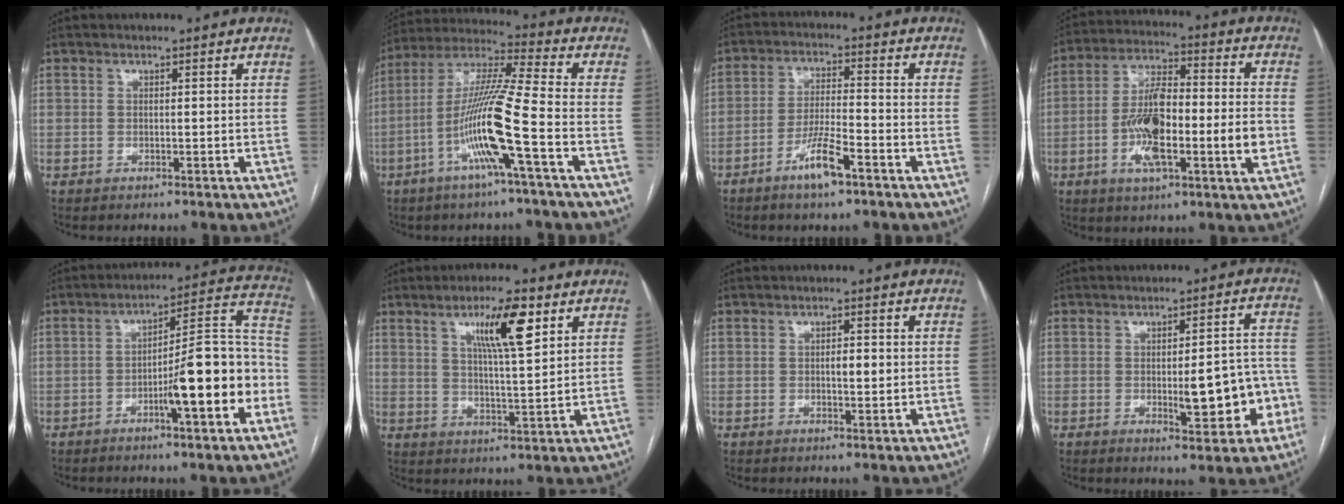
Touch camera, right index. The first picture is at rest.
{"total": 14.2, "force": [-4.9, -1.0, 13.3], "torque": [-0.264, 0.001, -0.101]}
{"total": 7.0, "force": [-4.3, 0.8, 5.5], "torque": [-0.109, -0.003, -0.077]}
{"total": 15.3, "force": [-3.2, 3.3, 14.6], "torque": [-0.267, 0.015, -0.054]}
{"total": 14.7, "force": [-4.9, 2.0, 13.7], "torque": [-0.195, 0.026, -0.073]}
{"total": 9.3, "force": [4.6, 1.0, 8.0], "torque": [-0.140, 0.003, 0.078]}
{"total": 2.4, "force": [0.1, 0.8, 2.3], "torque": [-0.038, 0.001, 0.003]}
{"total": 9.9, "force": [-2.6, 2.9, 9.1], "torque": [-0.107, 0.022, -0.025]}